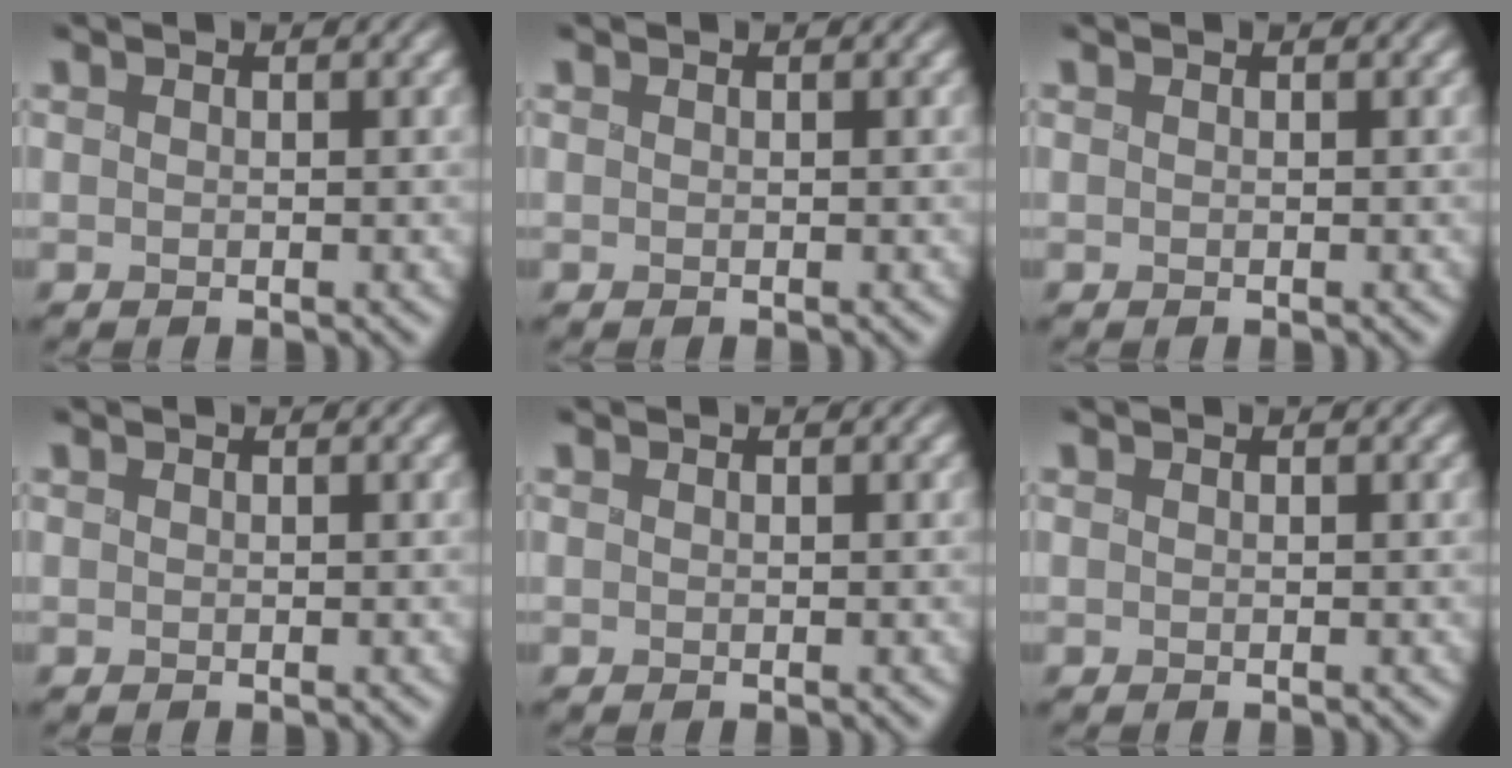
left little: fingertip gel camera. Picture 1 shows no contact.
{"total": 0.0}
{"total": 0.0}
{"total": 0.0}
{"total": 0.0}
{"total": 0.0}